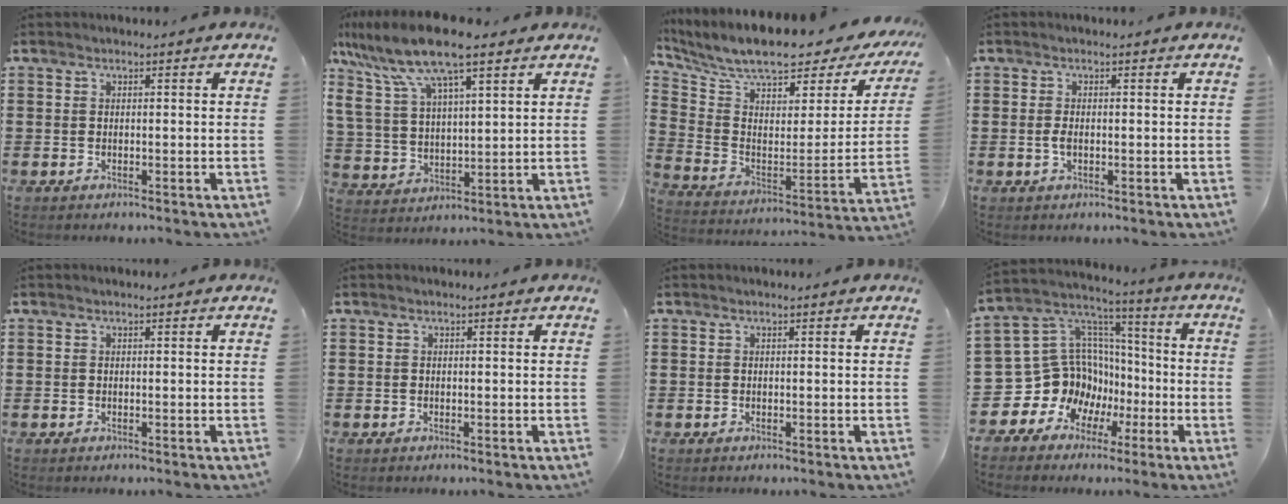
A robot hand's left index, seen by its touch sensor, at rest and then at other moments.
{"total": 13.0, "force": [8.8, 3.6, 8.9], "torque": [-0.202, -0.023, 0.154]}
{"total": 8.5, "force": [6.9, 1.7, 4.8], "torque": [-0.116, -0.051, 0.115]}
{"total": 1.8, "force": [-0.2, 0.8, 1.6], "torque": [-0.038, -0.002, -0.007]}
{"total": 0.0}
{"total": 0.0}
{"total": 0.0}
{"total": 12.9, "force": [-2.7, 12.1, 3.2], "torque": [-0.119, -0.031, -0.024]}